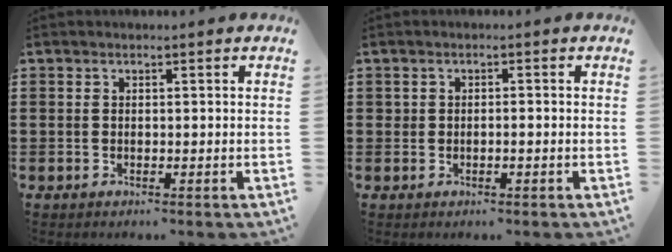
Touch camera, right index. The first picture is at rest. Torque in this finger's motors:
{"motor_torque": [-0.25, -0.03, -0.06, -0.02]}